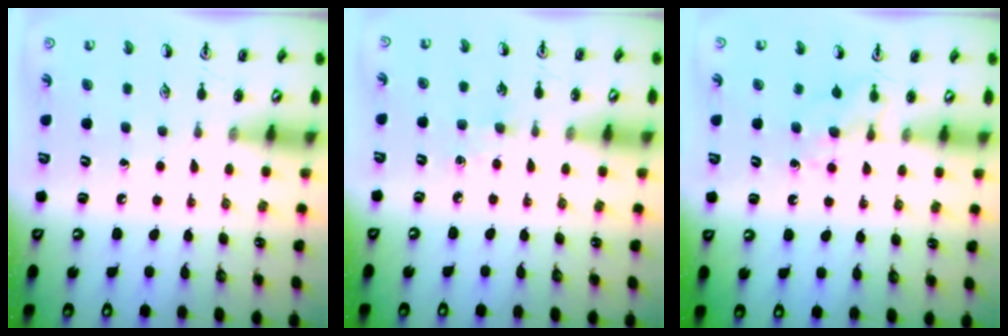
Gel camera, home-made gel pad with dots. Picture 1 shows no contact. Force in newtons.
{"total": 2.7, "press": 2.7, "slide": 0.4}
{"total": 4.6, "press": 4.5, "slide": 0.6}